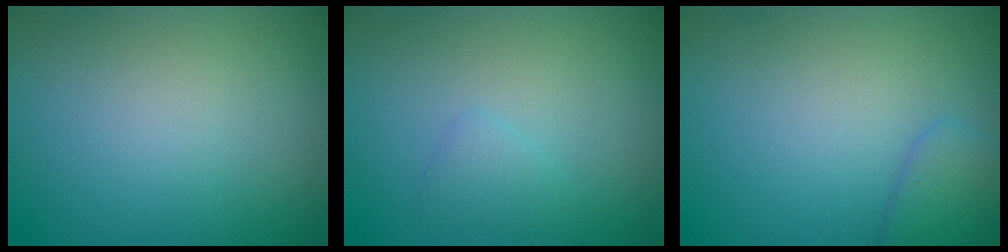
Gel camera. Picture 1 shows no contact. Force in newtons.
{"total": 1.0, "press": 1.0, "slide": 0.1}
{"total": 2.3, "press": 2.2, "slide": 0.2}